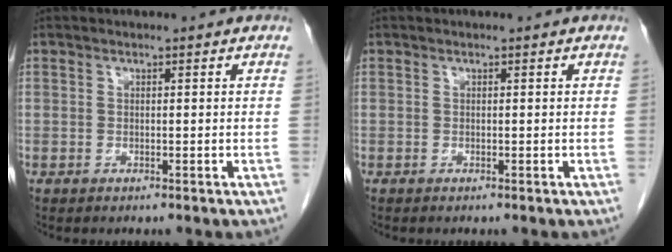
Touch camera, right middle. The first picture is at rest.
{"total": 0.0}